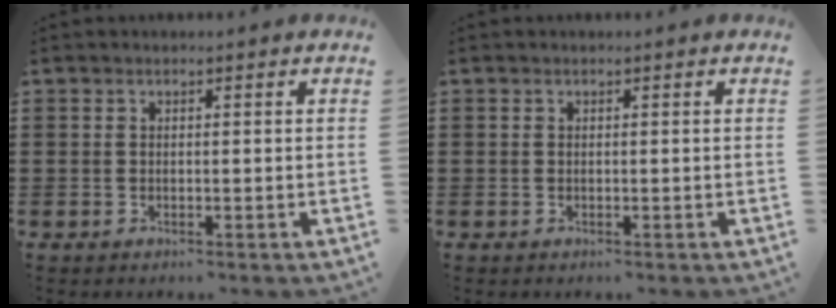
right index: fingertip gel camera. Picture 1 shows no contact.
{"total": 0.0}